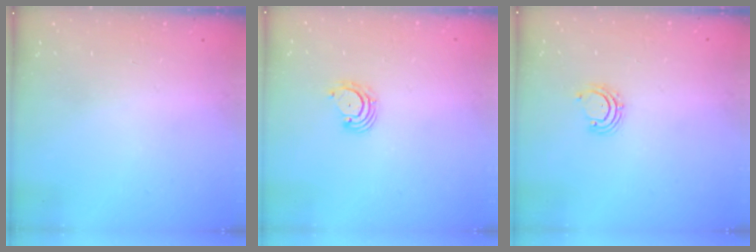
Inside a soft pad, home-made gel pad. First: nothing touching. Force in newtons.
{"total": 3.5, "press": 3.5, "slide": 0.4}
{"total": 3.3, "press": 3.3, "slide": 0.3}